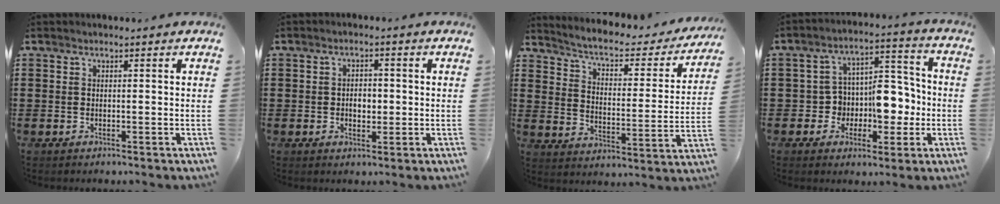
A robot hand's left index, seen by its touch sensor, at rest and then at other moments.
{"total": 2.7, "force": [-0.4, 1.7, 2.0], "torque": [-0.034, 0.001, -0.012]}
{"total": 3.7, "force": [3.1, 0.8, 1.9], "torque": [-0.056, -0.025, 0.042]}
{"total": 8.3, "force": [-1.2, 6.8, 4.5], "torque": [-0.070, 0.006, -0.020]}